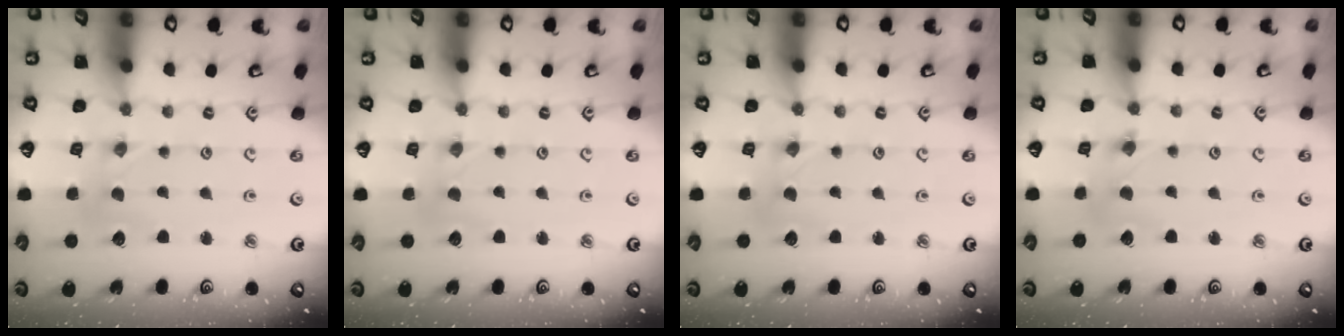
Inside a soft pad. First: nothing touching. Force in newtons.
{"total": 1.3, "press": 1.2, "slide": 0.3}
{"total": 2.2, "press": 2.2, "slide": 0.3}
{"total": 2.4, "press": 2.3, "slide": 0.4}